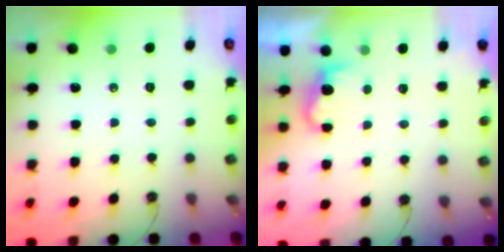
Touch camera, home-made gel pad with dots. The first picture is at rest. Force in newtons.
{"total": 4.2, "press": 4.1, "slide": 1.0}